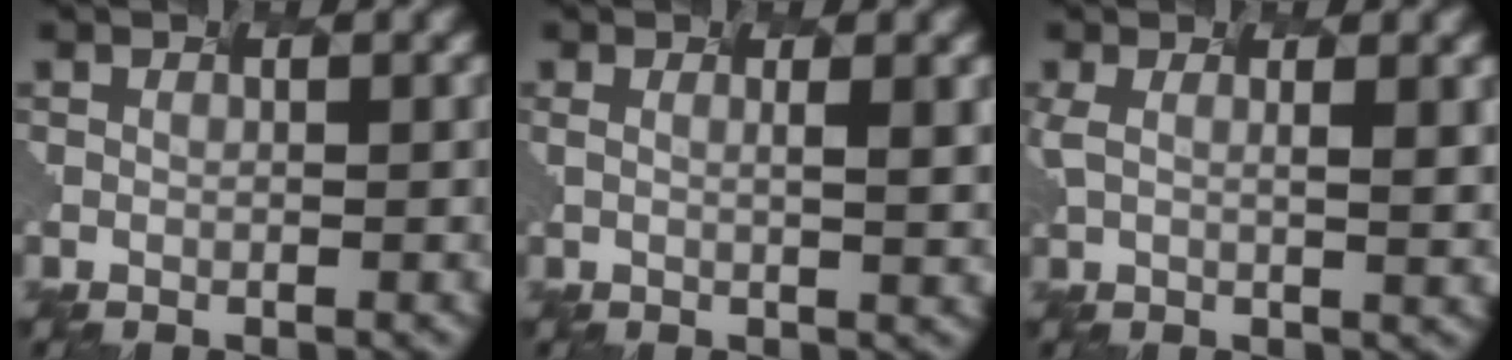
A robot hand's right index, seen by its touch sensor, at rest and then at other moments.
{"total": 2.0, "force": [0.5, 0.7, 1.8], "torque": [-0.017, 0.008, -0.001]}
{"total": 2.9, "force": [0.8, 1.0, 2.6], "torque": [-0.038, 0.005, 0.018]}